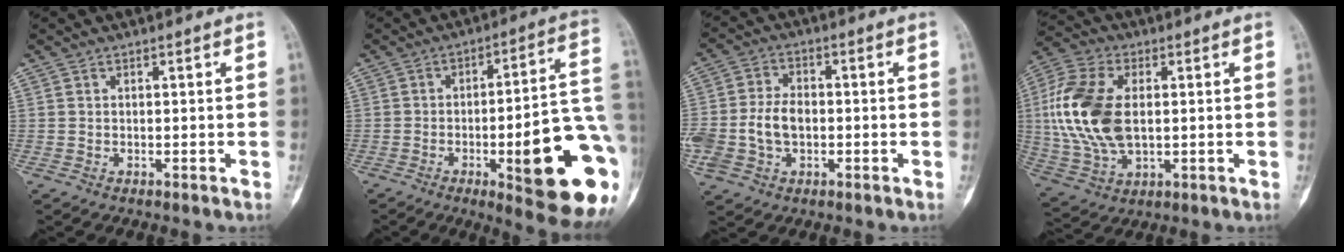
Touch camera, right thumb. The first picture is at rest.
{"total": 23.3, "force": [-6.6, 5.3, 21.7], "torque": [-0.236, 0.016, -0.078]}
{"total": 10.2, "force": [-1.4, 7.2, 7.1], "torque": [-0.143, 0.021, -0.024]}
{"total": 17.5, "force": [1.4, 10.4, 14.1], "torque": [-0.303, 0.000, 0.028]}